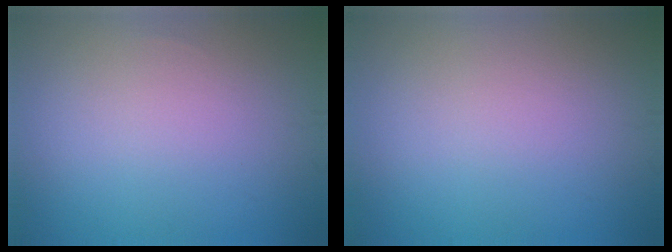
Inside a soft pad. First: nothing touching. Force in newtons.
{"total": 0.0}